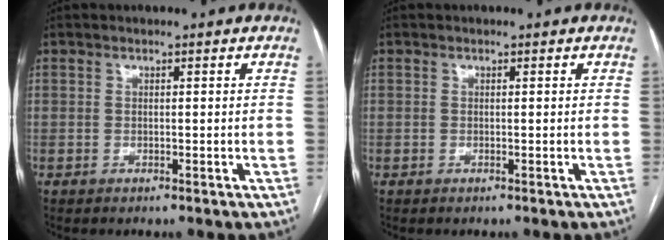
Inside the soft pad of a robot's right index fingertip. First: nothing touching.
{"total": 0.0}